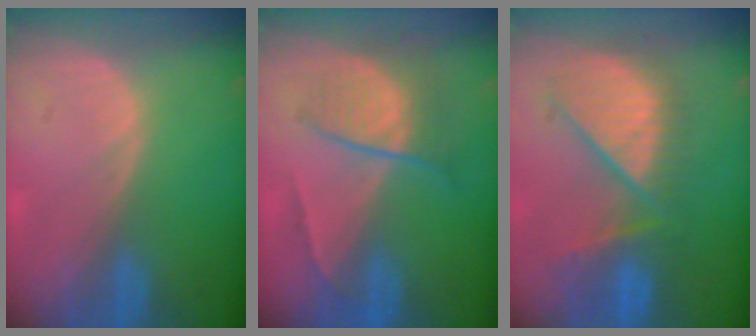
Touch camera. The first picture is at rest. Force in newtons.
{"total": 6.6, "press": 6.0, "slide": 2.8}
{"total": 10.0, "press": 9.4, "slide": 3.2}